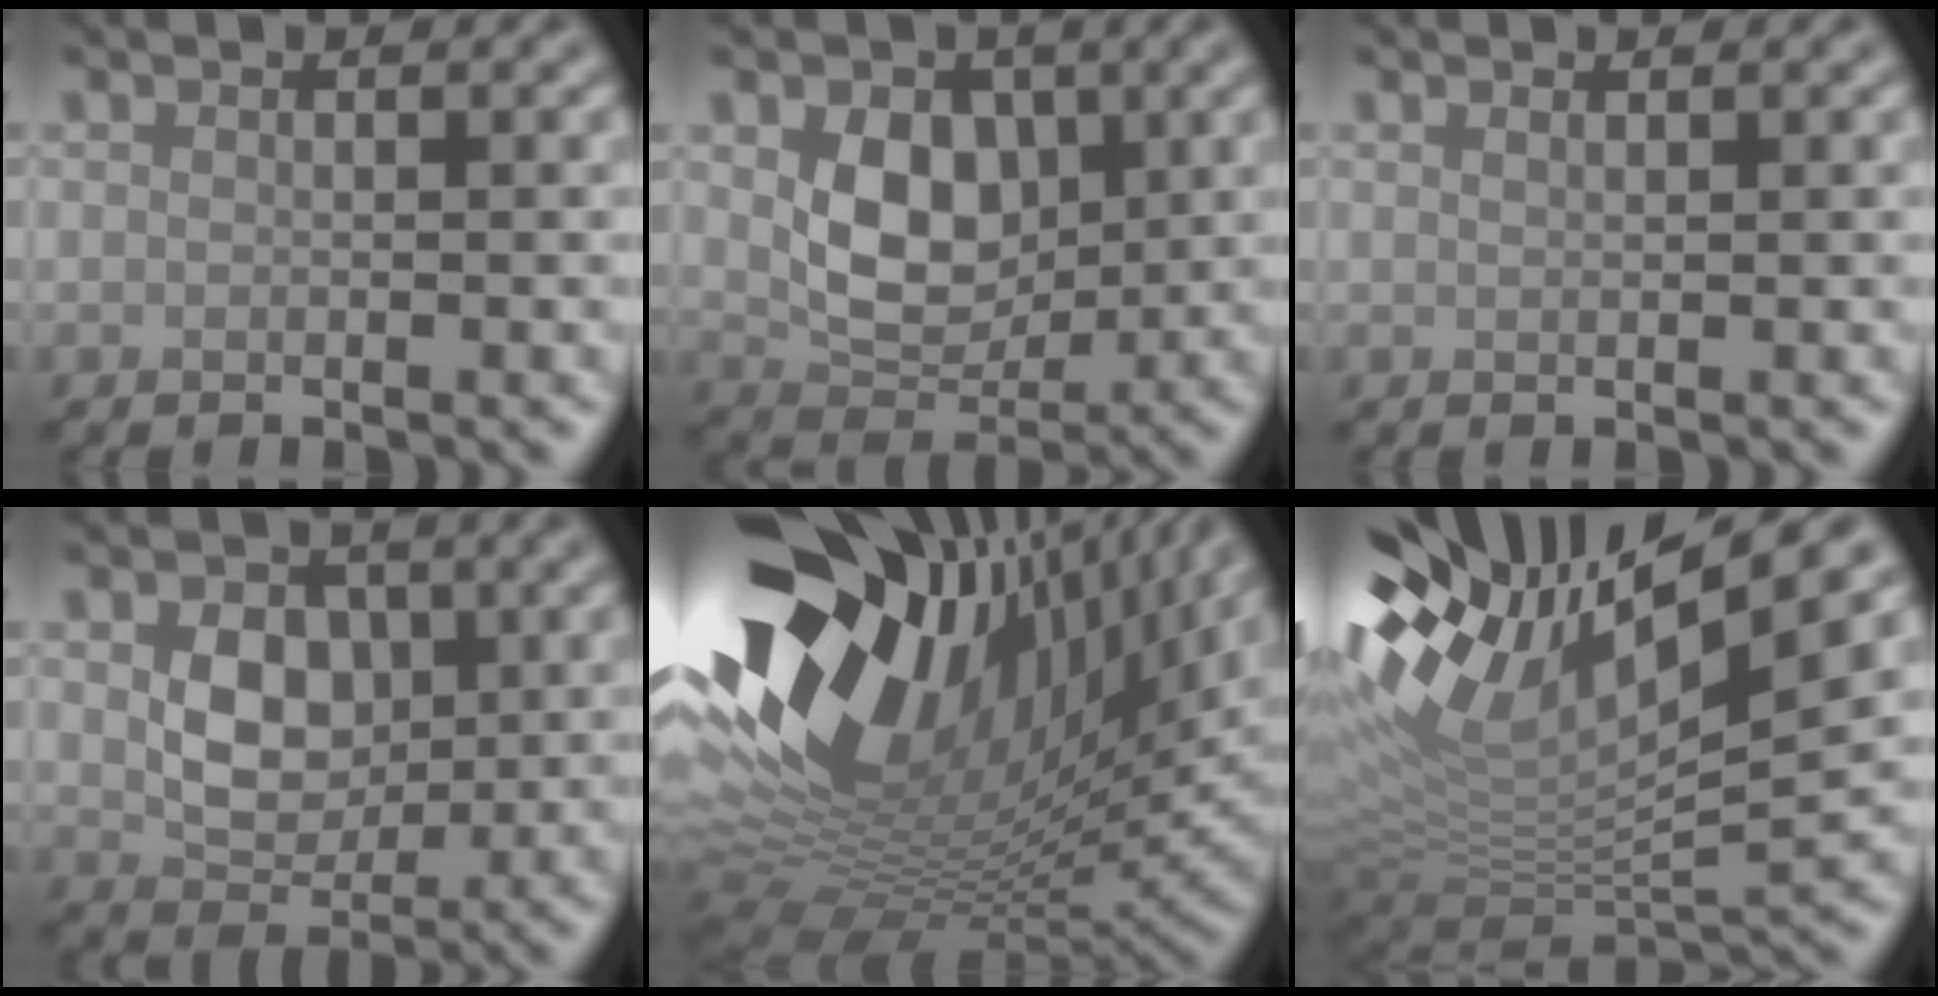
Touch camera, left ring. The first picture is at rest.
{"total": 5.6, "force": [0.3, 4.0, 3.8], "torque": [-0.072, -0.014, 0.005]}
{"total": 0.0}
{"total": 4.9, "force": [-0.1, 3.6, 3.3], "torque": [-0.063, -0.008, -0.008]}
{"total": 19.2, "force": [5.6, 9.4, 15.7], "torque": [-0.292, 0.005, 0.100]}
{"total": 13.3, "force": [4.6, 4.9, 11.5], "torque": [-0.223, 0.016, 0.077]}